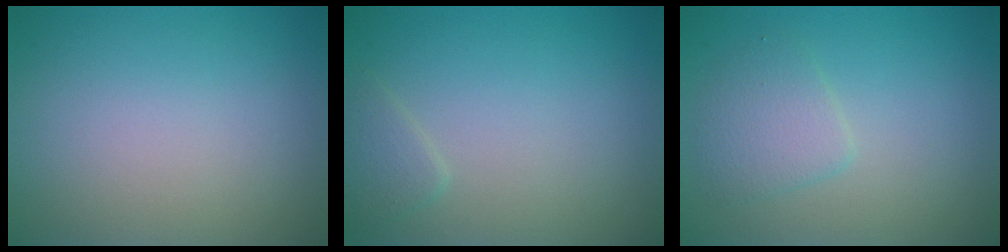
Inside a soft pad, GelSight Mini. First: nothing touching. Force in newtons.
{"total": 1.2, "press": 1.2, "slide": 0.1}
{"total": 2.4, "press": 2.4, "slide": 0.1}